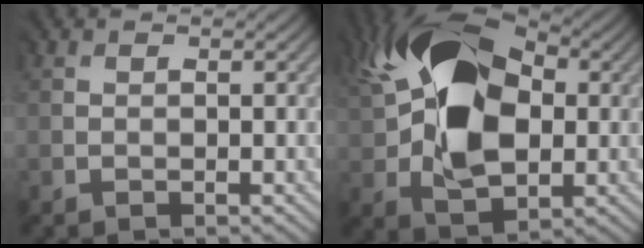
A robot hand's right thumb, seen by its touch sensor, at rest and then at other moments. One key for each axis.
{"total": 15.5, "fx": 2.8, "fy": 10.1, "fz": 11.4, "tx": -0.219, "ty": 0.026, "tz": 0.036}